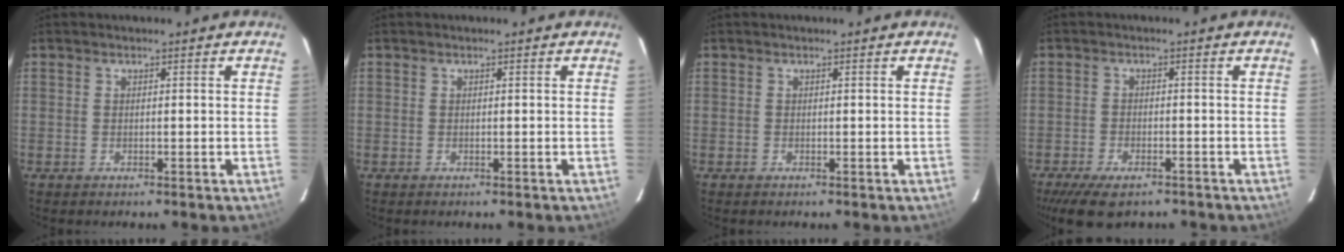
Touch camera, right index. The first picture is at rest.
{"total": 0.0}
{"total": 0.0}
{"total": 8.5, "force": [-6.4, 3.3, 4.5], "torque": [-0.107, -0.020, -0.106]}